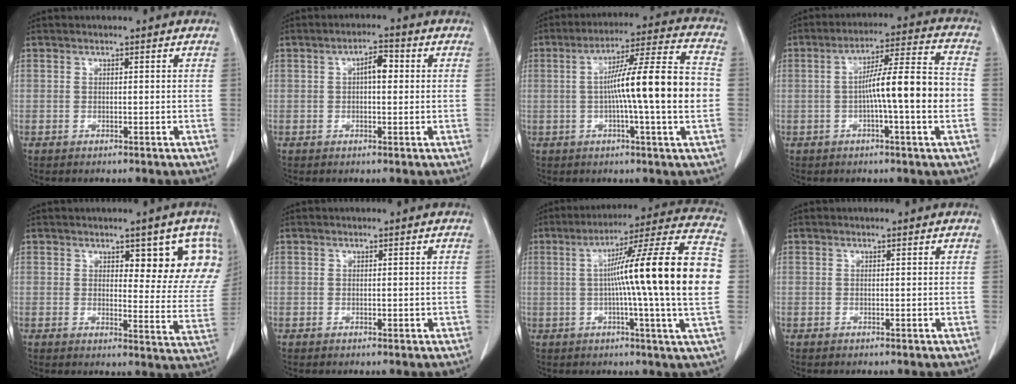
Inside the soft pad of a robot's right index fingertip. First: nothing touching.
{"total": 3.6, "force": [0.6, 1.4, 3.3], "torque": [-0.053, 0.012, 0.008]}
{"total": 15.6, "force": [-1.0, -0.3, 15.6], "torque": [-0.243, 0.015, -0.025]}
{"total": 11.9, "force": [-1.7, 0.2, 11.8], "torque": [-0.190, 0.020, -0.033]}
{"total": 10.7, "force": [5.2, 3.6, 8.7], "torque": [-0.078, -0.008, 0.060]}
{"total": 0.7, "force": [-0.1, 0.4, 0.6], "torque": [-0.009, 0.002, 0.000]}
{"total": 22.0, "force": [0.6, -1.2, 22.0], "torque": [-0.293, 0.018, -0.009]}
{"total": 0.0}